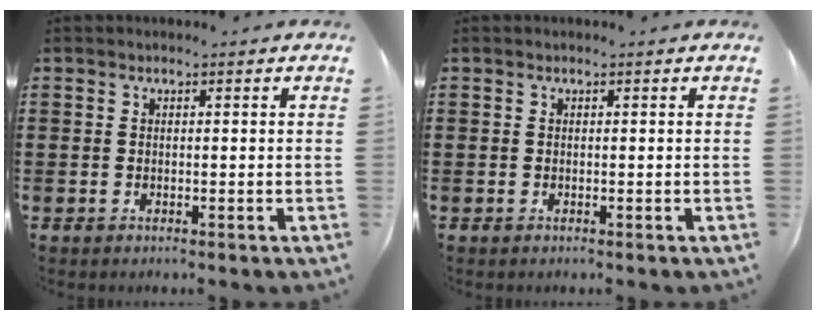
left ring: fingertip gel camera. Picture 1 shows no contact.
{"total": 0.0}